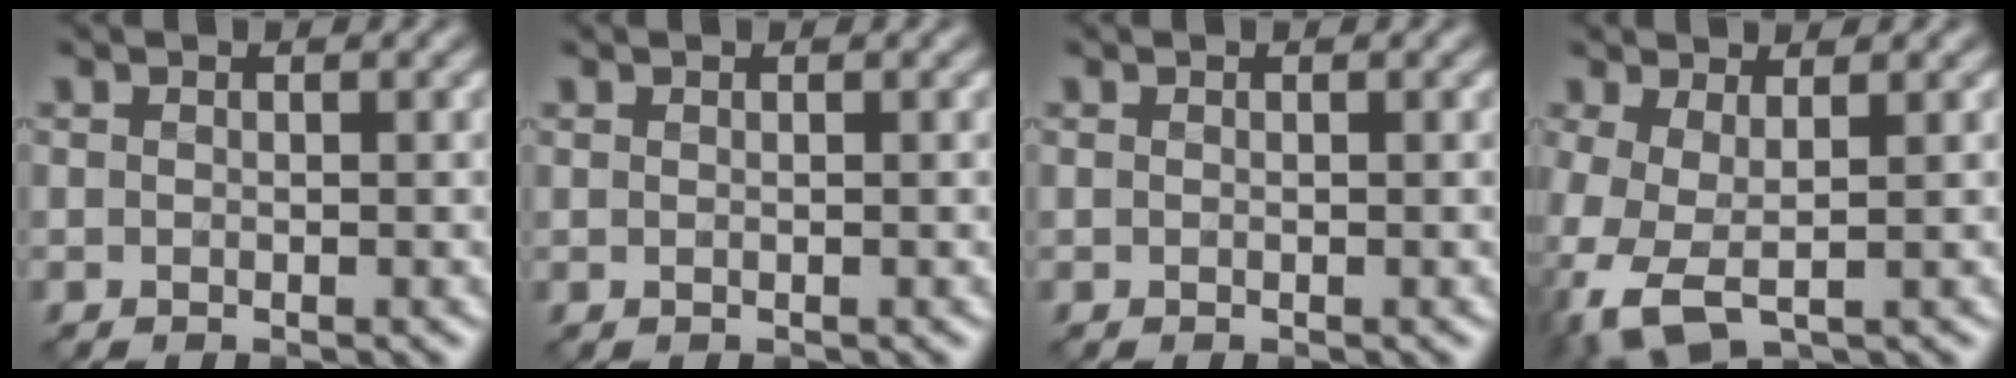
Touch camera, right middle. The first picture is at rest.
{"total": 0.0}
{"total": 0.0}
{"total": 4.8, "force": [-1.6, 2.1, 4.0], "torque": [-0.115, -0.008, -0.036]}